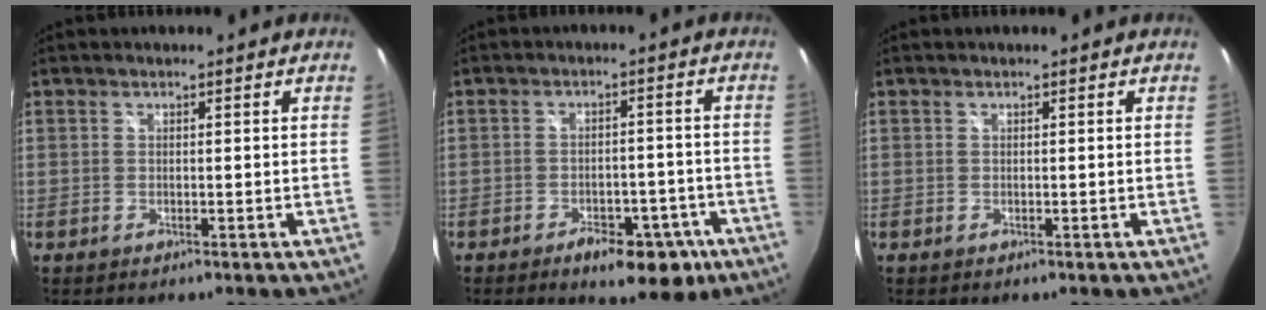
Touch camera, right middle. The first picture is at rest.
{"total": 9.7, "force": [-6.1, 5.1, 5.7], "torque": [-0.096, 0.003, -0.070]}
{"total": 0.0}